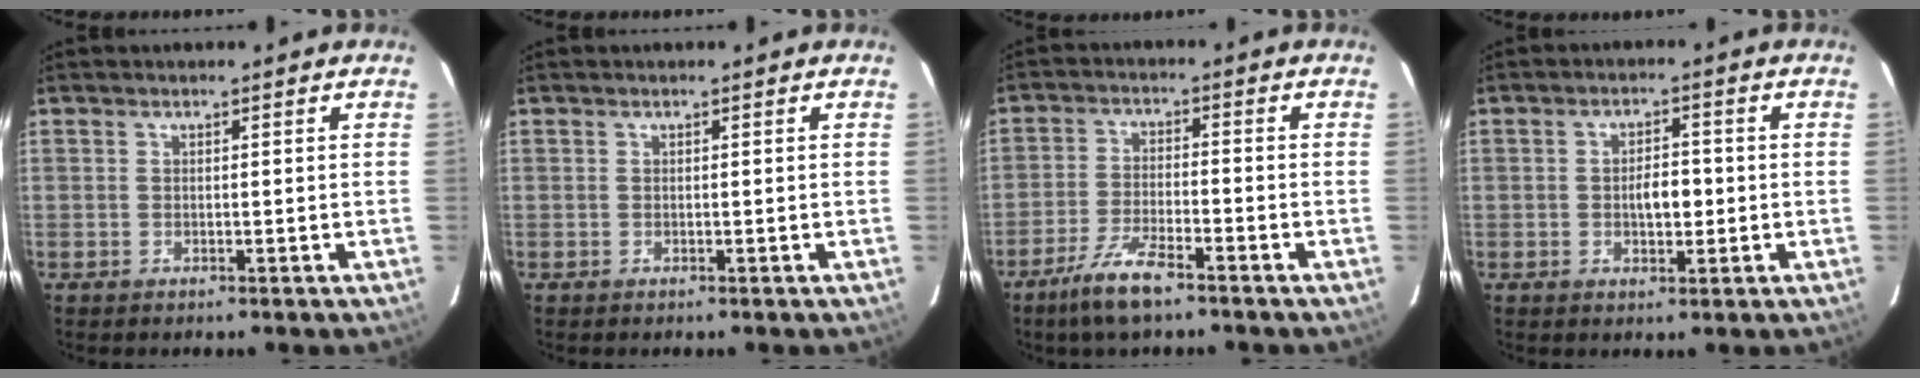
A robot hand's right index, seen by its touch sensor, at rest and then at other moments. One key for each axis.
{"total": 0.0}
{"total": 7.0, "fx": -5.1, "fy": 1.0, "fz": 4.7, "tx": -0.102, "ty": -0.012, "tz": -0.095}
{"total": 4.1, "fx": -0.5, "fy": 1.8, "fz": 3.6, "tx": -0.059, "ty": 0.005, "tz": -0.005}